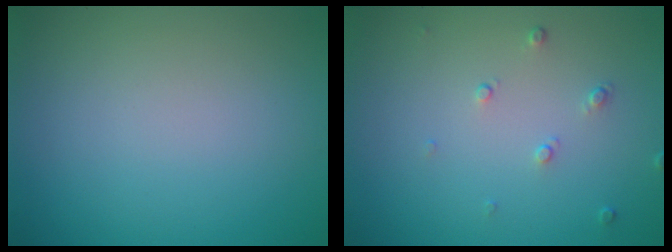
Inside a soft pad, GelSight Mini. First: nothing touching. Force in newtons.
{"total": 0.9, "press": 0.6, "slide": 0.7}